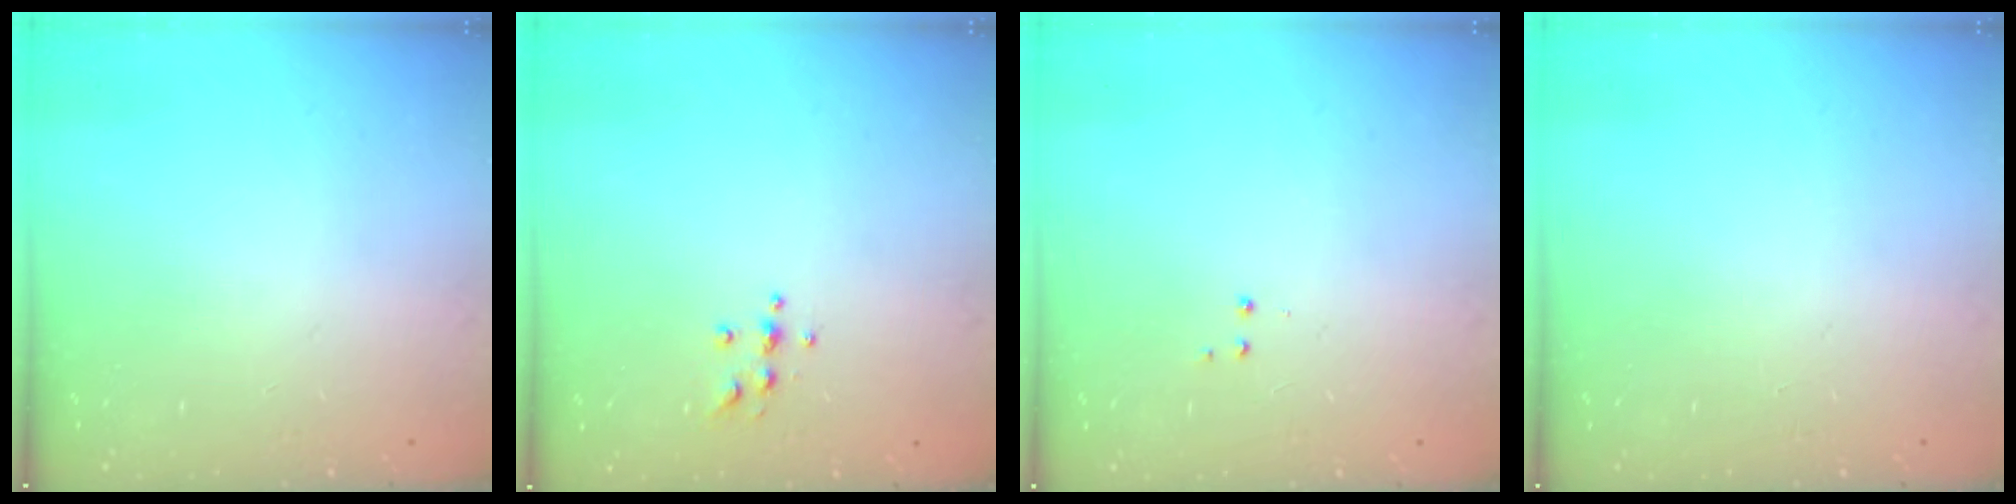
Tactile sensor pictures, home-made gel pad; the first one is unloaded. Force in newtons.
{"total": 4.3, "press": 4.3, "slide": 0.6}
{"total": 2.8, "press": 2.7, "slide": 0.5}
{"total": 0.0}